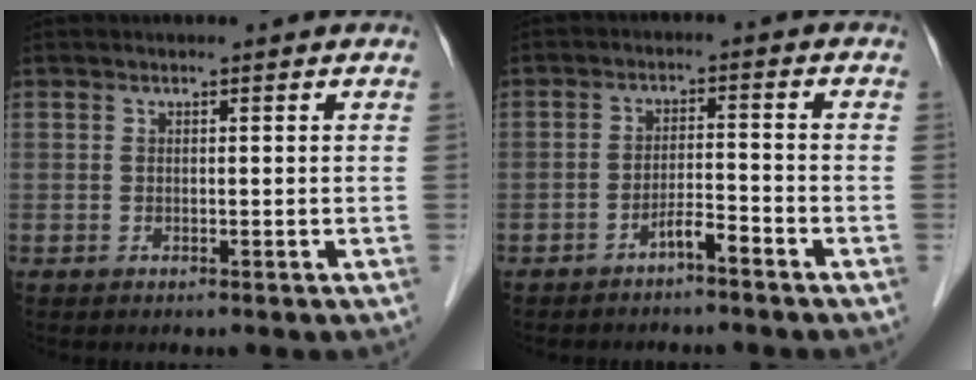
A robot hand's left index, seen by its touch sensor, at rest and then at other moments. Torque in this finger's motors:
{"motor_torque": [1.10, 0.43, 0.11, 0.01]}